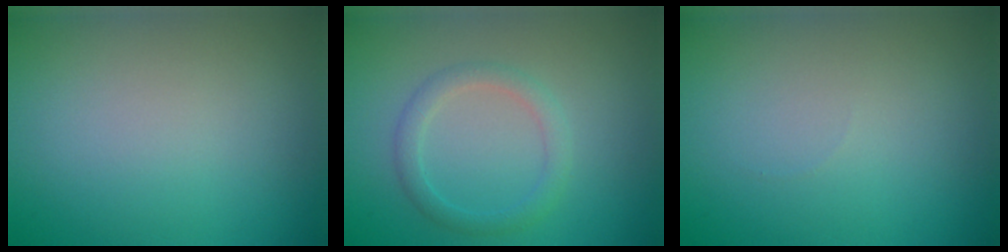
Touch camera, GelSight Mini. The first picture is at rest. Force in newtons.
{"total": 2.1, "press": 2.1, "slide": 0.1}
{"total": 0.0}